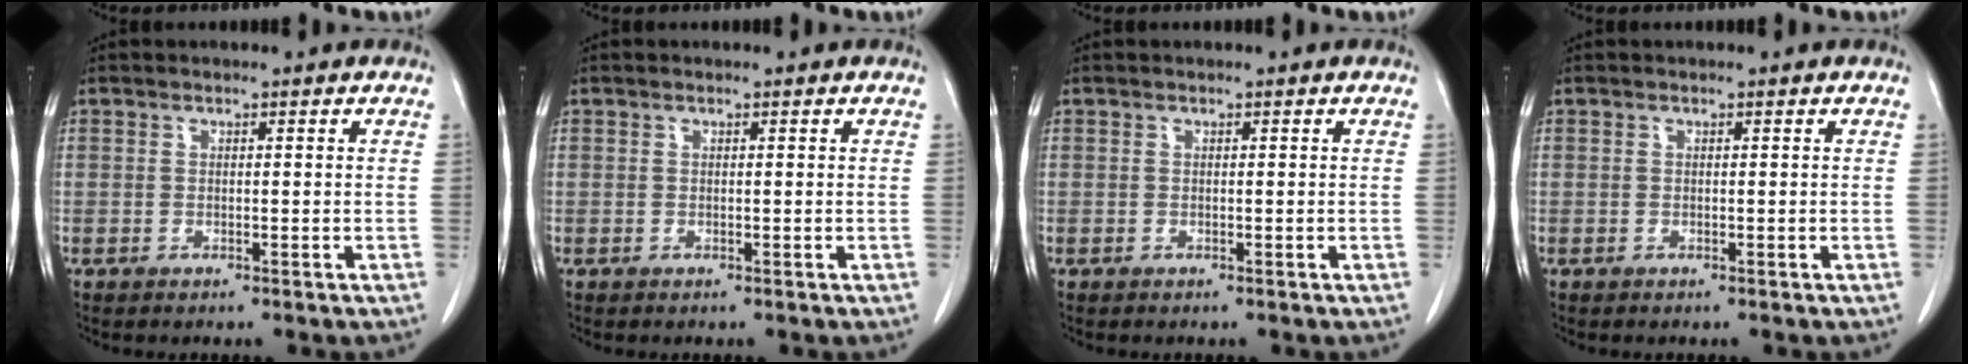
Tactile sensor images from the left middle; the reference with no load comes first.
{"total": 0.0}
{"total": 0.0}
{"total": 0.0}